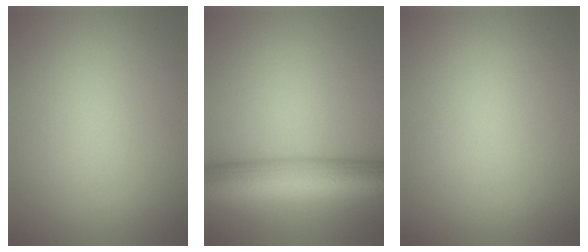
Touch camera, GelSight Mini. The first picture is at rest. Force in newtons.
{"total": 8.5, "press": 8.5, "slide": 0.3}
{"total": 0.0}